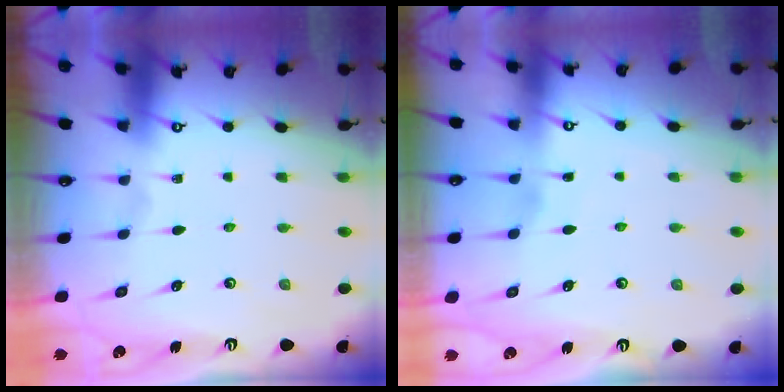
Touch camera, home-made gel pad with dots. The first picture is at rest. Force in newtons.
{"total": 1.8, "press": 1.8, "slide": 0.3}